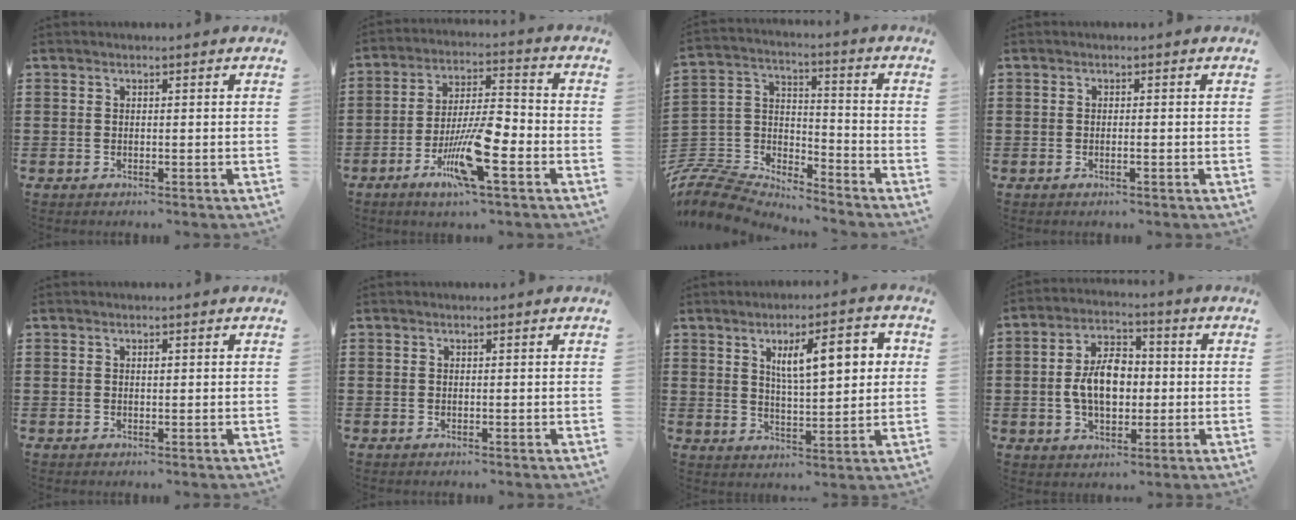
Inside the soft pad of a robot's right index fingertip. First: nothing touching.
{"total": 11.0, "force": [-4.5, 2.8, 9.6], "torque": [-0.185, 0.004, -0.081]}
{"total": 8.4, "force": [-8.0, 1.9, 1.6], "torque": [-0.061, -0.003, -0.169]}
{"total": 0.5, "force": [-0.3, 0.1, 0.5], "torque": [-0.009, -0.003, -0.004]}
{"total": 0.6, "force": [0.2, 0.3, 0.5], "torque": [-0.011, -0.001, 0.003]}
{"total": 0.0}
{"total": 8.8, "force": [2.9, 2.8, 7.8], "torque": [-0.130, 0.000, 0.043]}
{"total": 8.0, "force": [-0.3, 4.8, 6.3], "torque": [-0.125, 0.004, -0.016]}